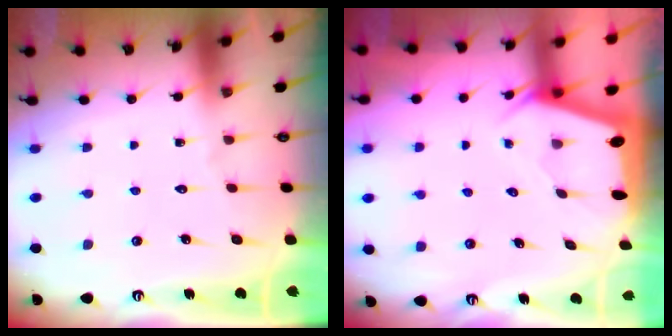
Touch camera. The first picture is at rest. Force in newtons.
{"total": 1.9, "press": 1.8, "slide": 0.3}